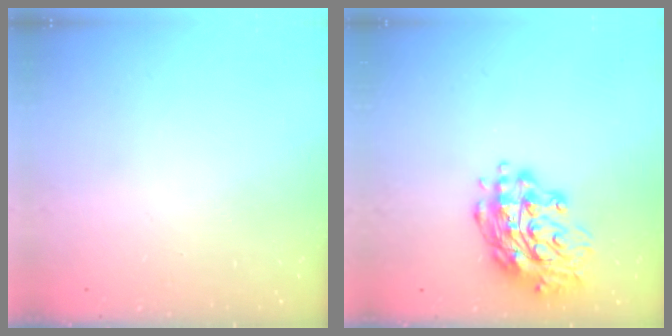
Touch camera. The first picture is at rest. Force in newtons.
{"total": 16.6, "press": 16.6, "slide": 1.6}